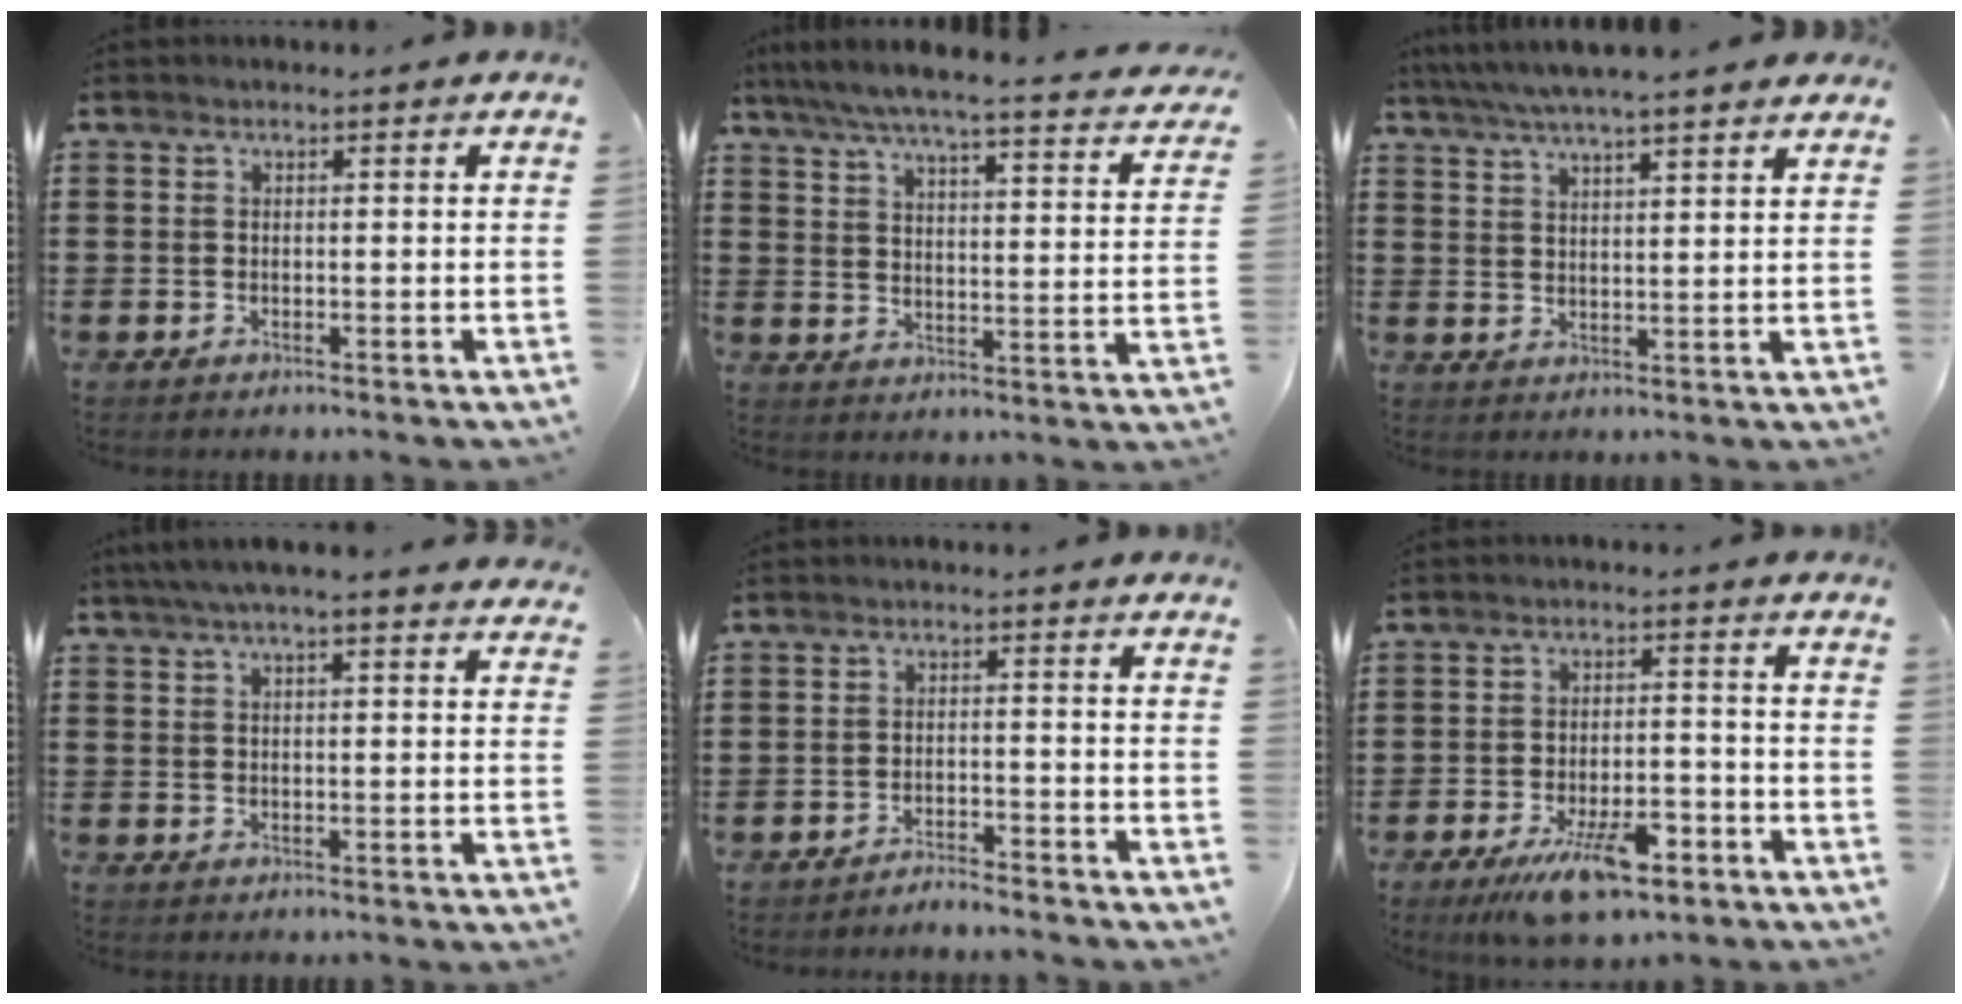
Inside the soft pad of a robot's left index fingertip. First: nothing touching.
{"total": 5.4, "force": [4.6, -0.2, 2.7], "torque": [-0.074, -0.035, 0.072]}
{"total": 5.0, "force": [4.5, -0.1, 2.1], "torque": [-0.054, -0.015, 0.080]}
{"total": 4.5, "force": [4.0, 0.0, 2.2], "torque": [-0.054, -0.003, 0.071]}
{"total": 2.7, "force": [-2.7, -0.1, 0.0], "torque": [-0.005, 0.003, -0.058]}
{"total": 9.6, "force": [-5.8, 3.4, 6.9], "torque": [-0.110, 0.006, -0.099]}